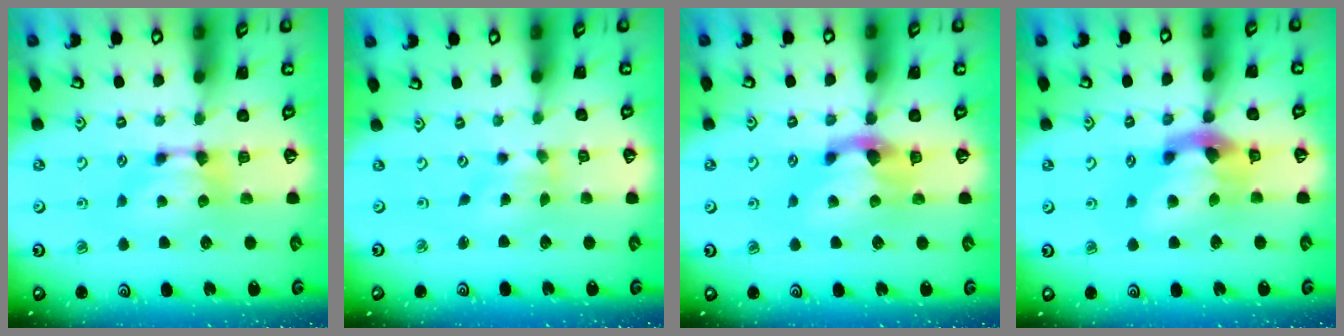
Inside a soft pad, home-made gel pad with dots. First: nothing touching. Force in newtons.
{"total": 2.0, "press": 1.7, "slide": 1.0}
{"total": 2.6, "press": 2.0, "slide": 1.7}
{"total": 6.4, "press": 6.0, "slide": 2.2}